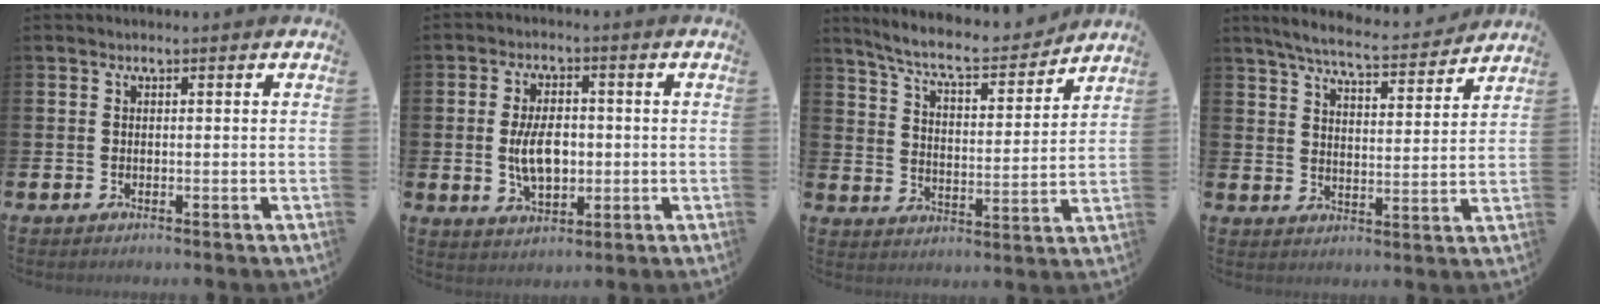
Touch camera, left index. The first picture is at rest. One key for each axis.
{"total": 6.3, "fx": -0.3, "fy": 3.5, "fz": 5.2, "tx": -0.092, "ty": 0.002, "tz": -0.008}
{"total": 8.0, "fx": 7.4, "fy": 1.3, "fz": 2.8, "tx": -0.079, "ty": -0.052, "tz": 0.125}
{"total": 6.8, "fx": 6.4, "fy": 0.7, "fz": 2.2, "tx": -0.060, "ty": -0.042, "tz": 0.108}